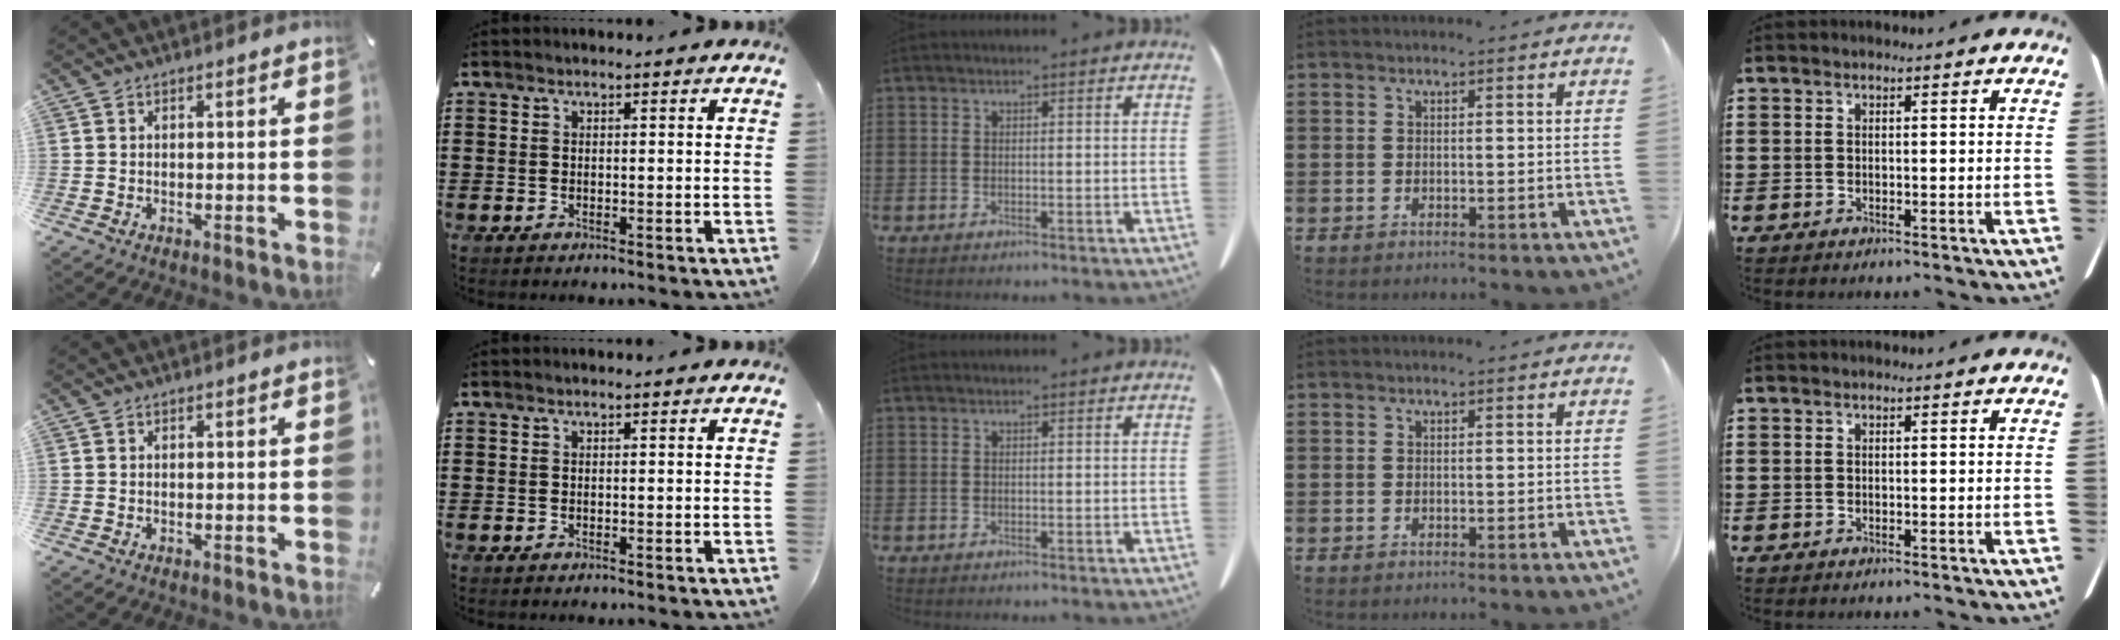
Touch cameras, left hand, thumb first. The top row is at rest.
{}